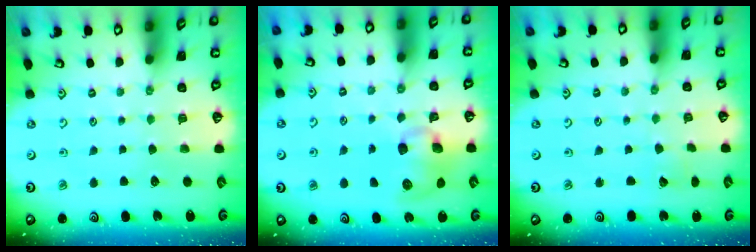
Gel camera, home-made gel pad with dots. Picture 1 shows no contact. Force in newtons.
{"total": 9.9, "press": 9.8, "slide": 1.1}
{"total": 2.7, "press": 2.6, "slide": 0.3}